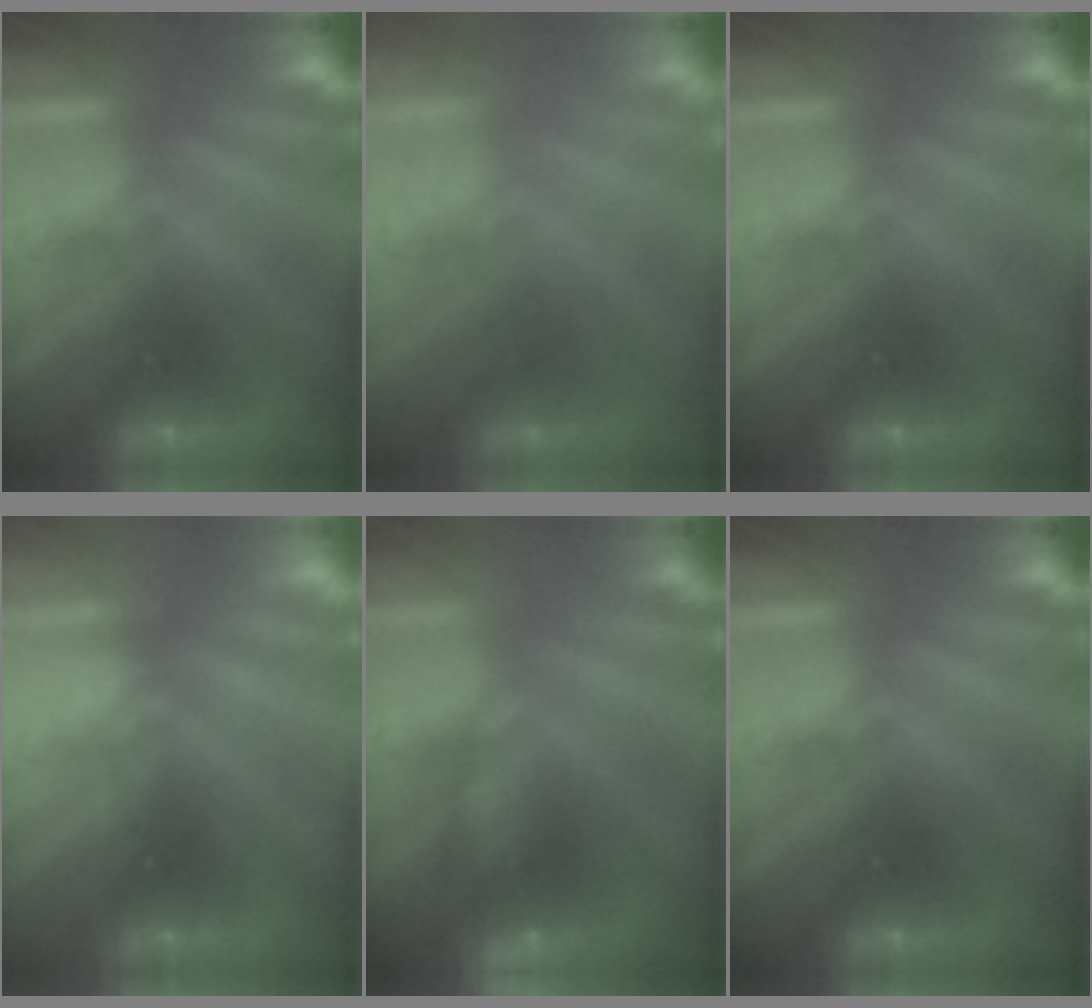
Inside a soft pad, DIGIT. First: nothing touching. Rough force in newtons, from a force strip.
{"total": 2.2}
{"total": 0.0}
{"total": 1.9}
{"total": 6.5}
{"total": 0.0}